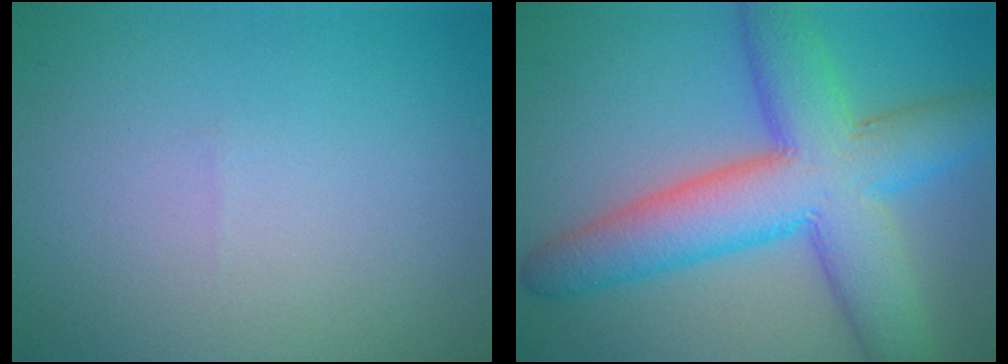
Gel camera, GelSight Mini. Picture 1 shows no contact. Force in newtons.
{"total": 10.1, "press": 10.1, "slide": 0.2}